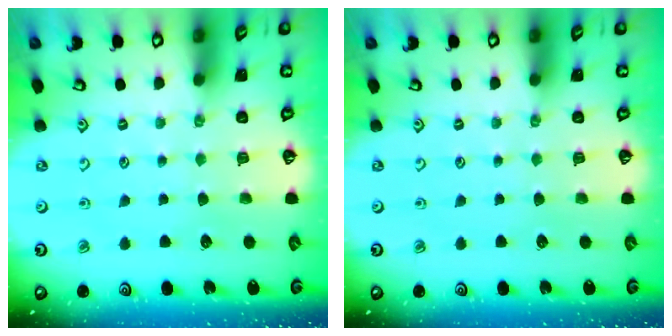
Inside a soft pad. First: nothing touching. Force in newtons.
{"total": 0.0}